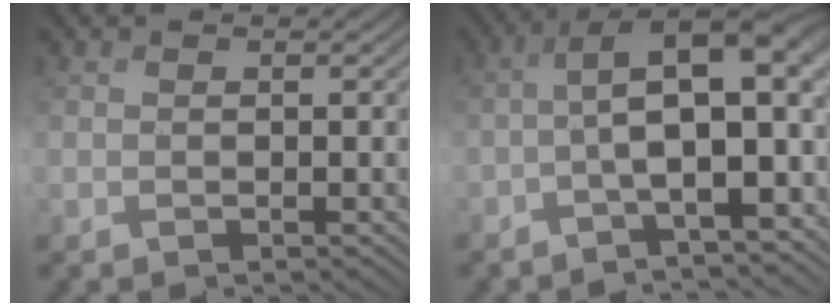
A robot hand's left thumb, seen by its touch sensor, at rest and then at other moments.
{"total": 10.8, "force": [-1.6, 3.7, 10.0], "torque": [-0.163, 0.015, -0.032]}